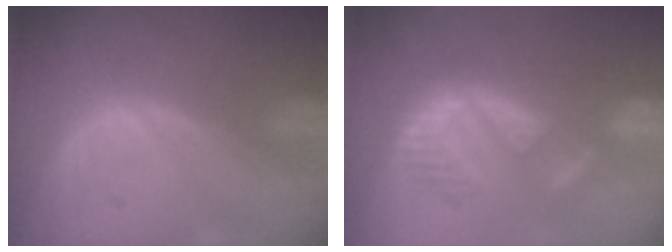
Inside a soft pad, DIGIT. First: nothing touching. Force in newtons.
{"total": 8.3, "press": 7.8, "slide": 2.8}